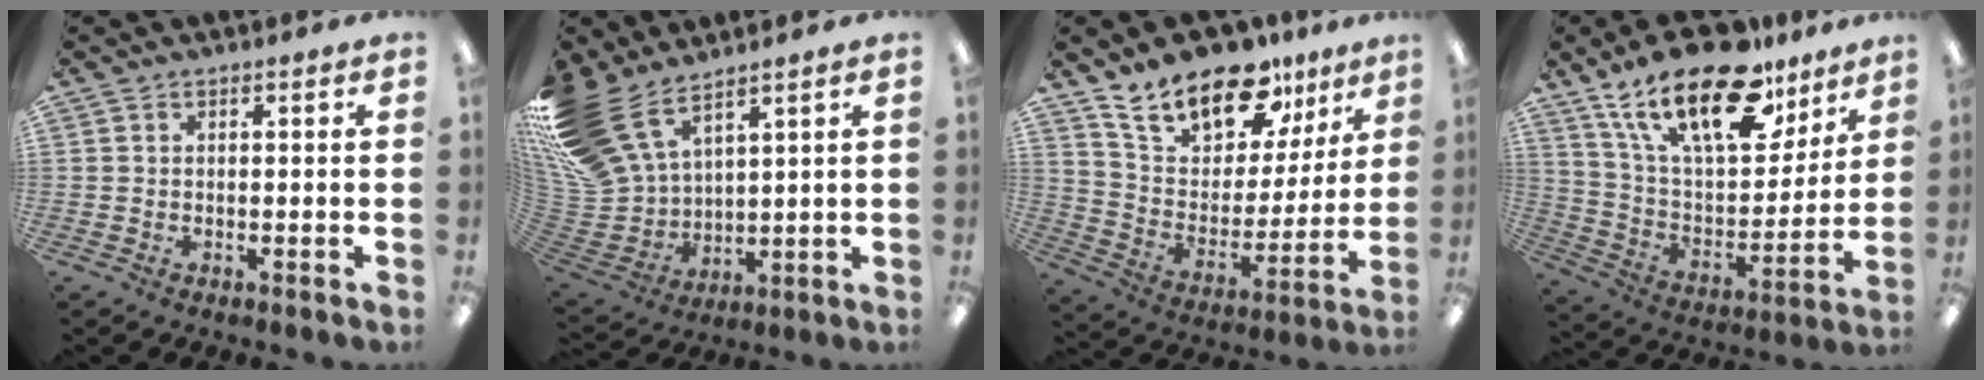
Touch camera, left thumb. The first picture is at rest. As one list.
[{"total": 18.3, "force": [11.8, 9.9, 9.9], "torque": [-0.238, -0.061, 0.227]}, {"total": 17.5, "force": [13.6, 8.1, 7.4], "torque": [-0.132, -0.093, 0.244]}, {"total": 23.7, "force": [15.7, 10.2, 14.5], "torque": [-0.243, -0.087, 0.272]}]